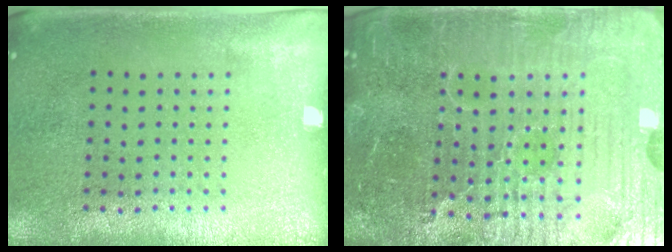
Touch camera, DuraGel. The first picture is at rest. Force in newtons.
{"total": 7.1, "press": 6.3, "slide": 3.2}